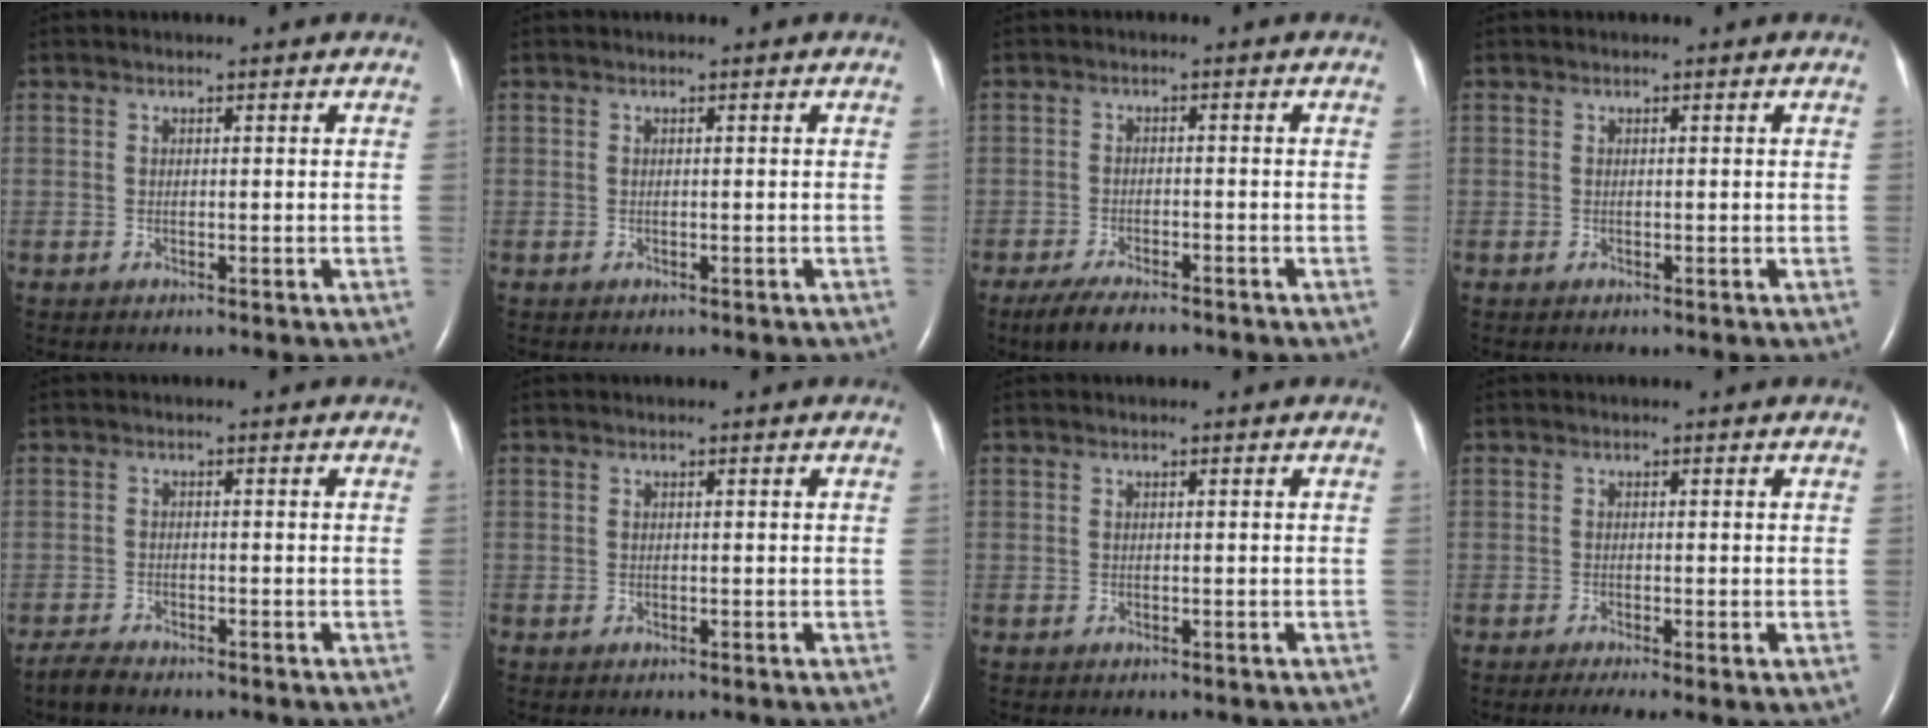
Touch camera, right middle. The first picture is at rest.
{"total": 0.5, "force": [-0.4, 0.2, 0.2], "torque": [-0.005, -0.001, -0.003]}
{"total": 6.2, "force": [-4.7, 1.6, 3.6], "torque": [-0.067, -0.011, -0.077]}
{"total": 0.0}
{"total": 2.1, "force": [-2.0, 0.3, 0.7], "torque": [-0.022, -0.006, -0.036]}
{"total": 0.0}
{"total": 0.0}
{"total": 3.4, "force": [-1.7, 0.7, 2.9], "torque": [-0.049, -0.013, -0.028]}